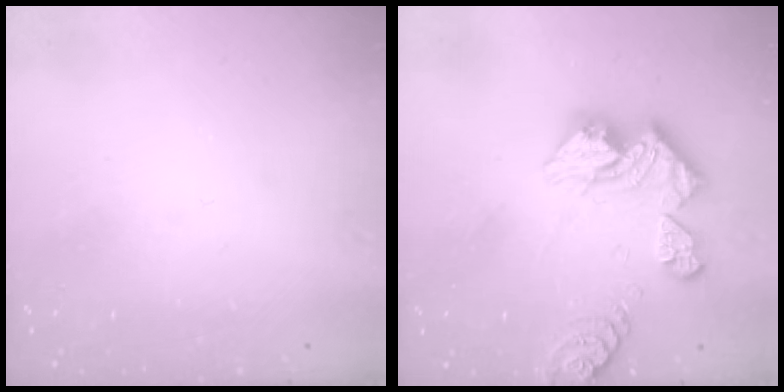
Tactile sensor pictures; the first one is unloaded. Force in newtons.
{"total": 13.9, "press": 13.9, "slide": 1.3}